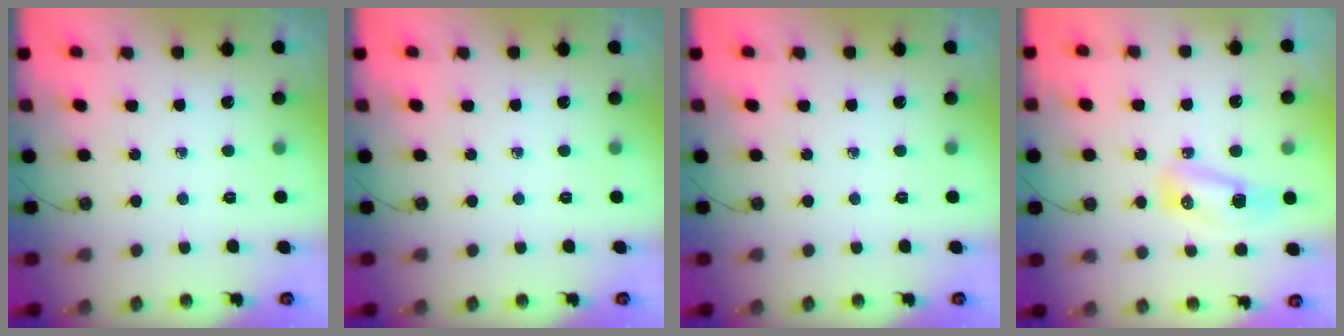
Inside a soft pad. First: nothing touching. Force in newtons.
{"total": 0.0}
{"total": 0.0}
{"total": 14.0, "press": 10.2, "slide": 9.5}